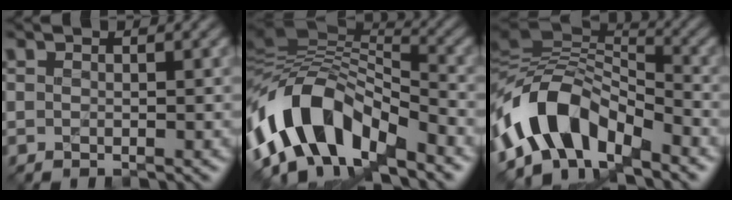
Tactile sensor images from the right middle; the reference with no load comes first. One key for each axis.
{"total": 11.5, "fx": -5.3, "fy": 6.1, "fz": 8.2, "tx": -0.147, "ty": 0.019, "tz": -0.107}
{"total": 8.5, "fx": -4.3, "fy": 4.7, "fz": 5.6, "tx": -0.086, "ty": 0.015, "tz": -0.088}